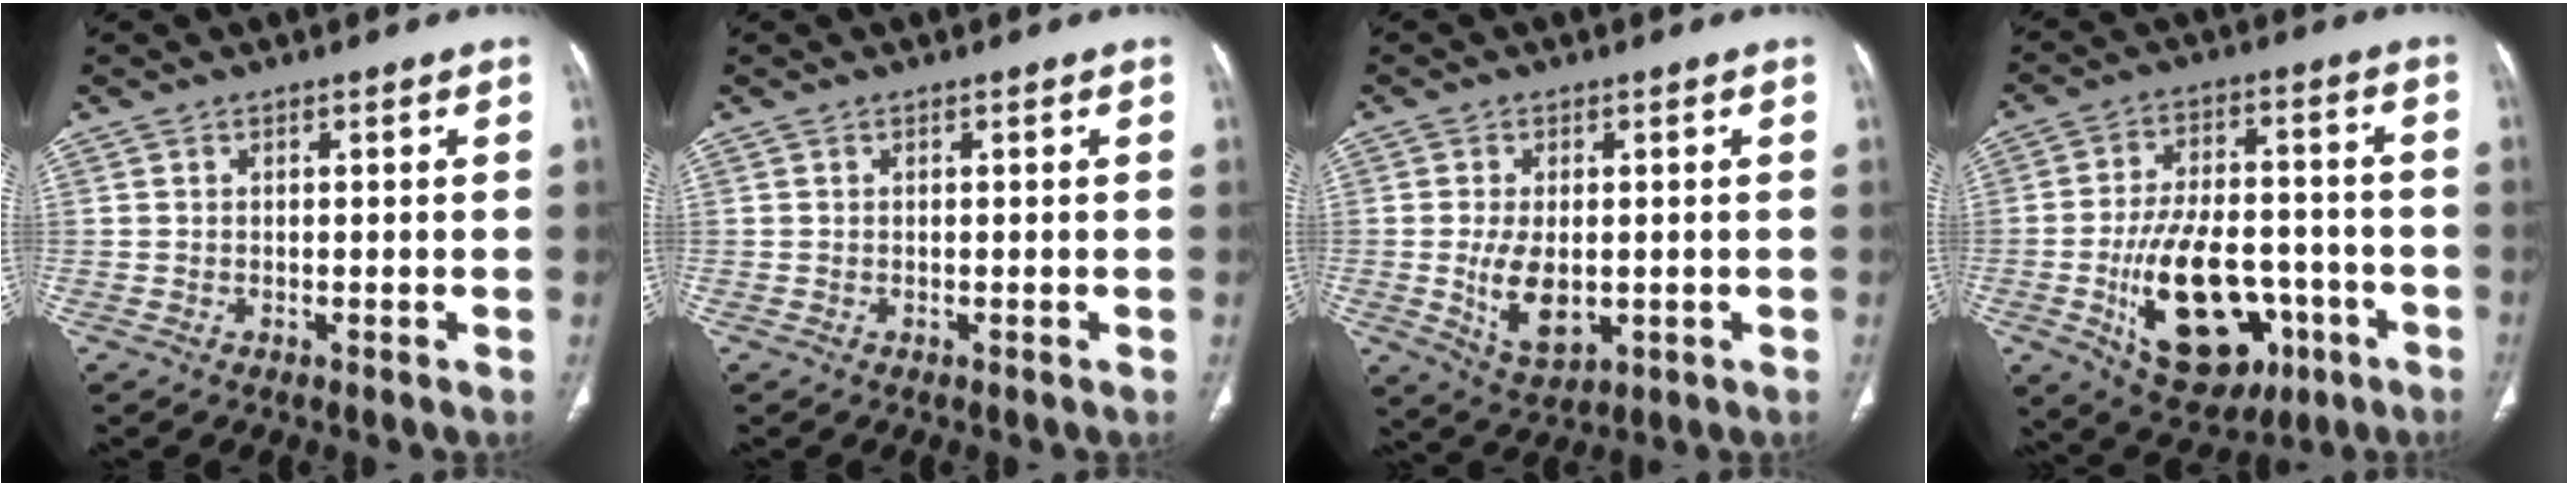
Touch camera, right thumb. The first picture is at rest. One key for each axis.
{"total": 0.0}
{"total": 8.2, "fx": -0.8, "fy": 4.7, "fz": 6.6, "tx": -0.113, "ty": -0.012, "tz": -0.001}
{"total": 20.2, "fx": -6.7, "fy": 11.5, "fz": 15.2, "tx": -0.218, "ty": 0.028, "tz": -0.086}